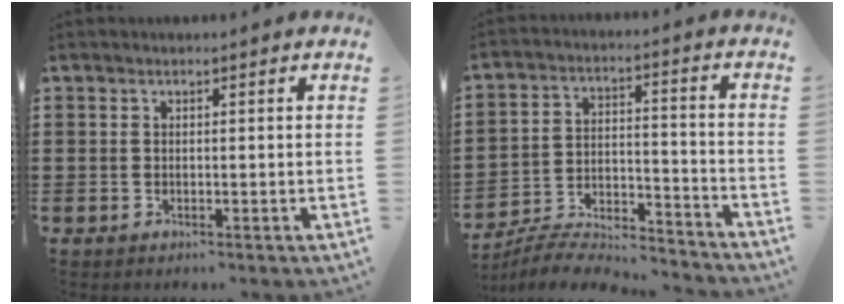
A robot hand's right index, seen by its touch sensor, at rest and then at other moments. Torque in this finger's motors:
{"motor_torque": [-0.07, 0.04, 0.66, 0.14]}